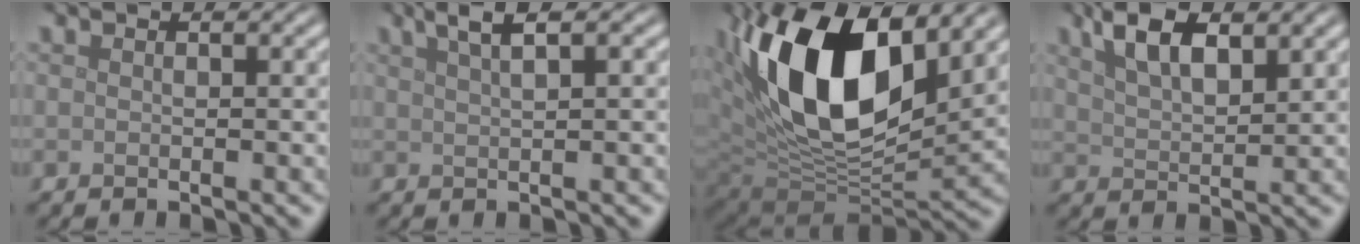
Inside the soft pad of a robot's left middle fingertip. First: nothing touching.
{"total": 3.2, "force": [2.0, 0.8, 2.4], "torque": [-0.023, 0.008, 0.023]}
{"total": 16.5, "force": [5.4, 8.8, 12.9], "torque": [-0.234, 0.002, 0.093]}
{"total": 5.1, "force": [2.9, 2.0, 3.7], "torque": [-0.072, 0.007, 0.053]}